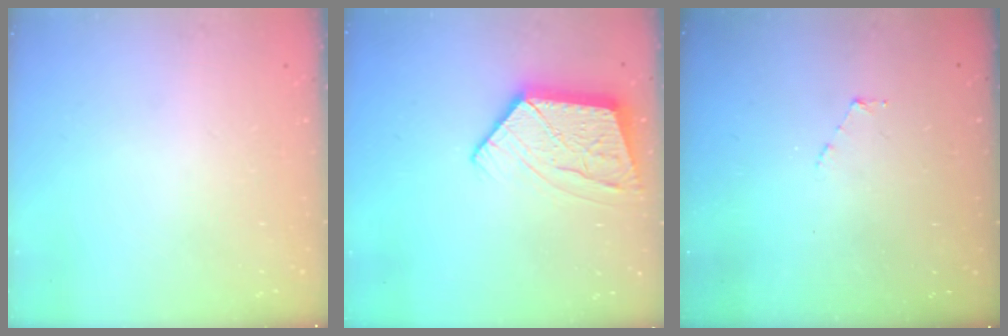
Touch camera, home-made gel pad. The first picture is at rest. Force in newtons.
{"total": 13.0, "press": 12.9, "slide": 1.0}
{"total": 2.9, "press": 2.9, "slide": 0.3}